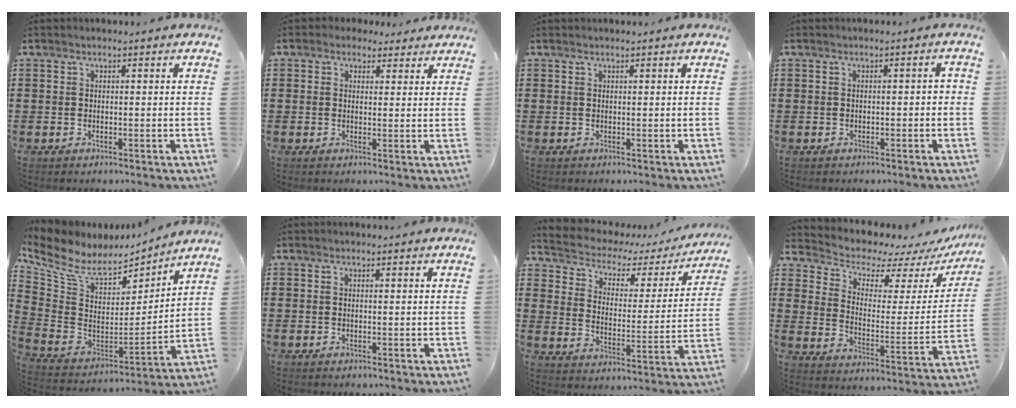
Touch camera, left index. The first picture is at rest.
{"total": 2.3, "force": [1.6, 1.5, 0.5], "torque": [-0.009, 0.006, 0.028]}
{"total": 0.0}
{"total": 1.0, "force": [-0.7, 0.3, 0.6], "torque": [-0.013, 0.002, -0.017]}
{"total": 8.3, "force": [6.4, 3.6, 4.0], "torque": [-0.114, -0.041, 0.113]}
{"total": 0.0}
{"total": 3.3, "force": [2.3, 1.9, 1.3], "torque": [-0.043, -0.015, 0.028]}
{"total": 5.5, "force": [4.9, 2.1, 1.2], "torque": [-0.048, -0.042, 0.081]}